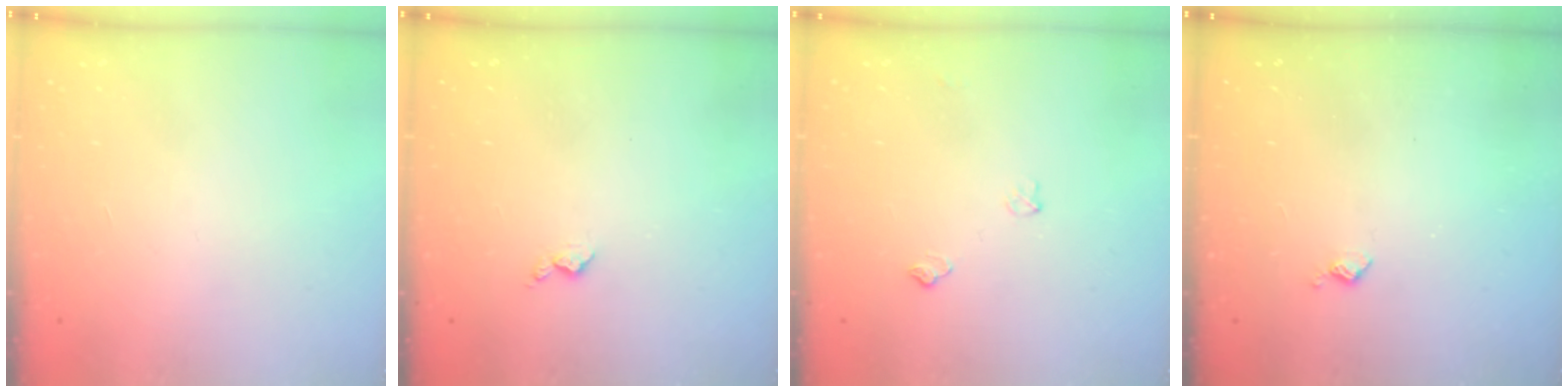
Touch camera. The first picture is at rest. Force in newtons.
{"total": 4.0, "press": 3.9, "slide": 0.6}
{"total": 5.1, "press": 5.0, "slide": 0.7}
{"total": 3.2, "press": 3.2, "slide": 0.5}